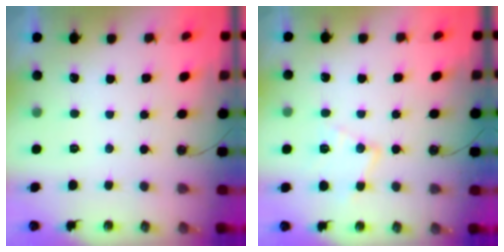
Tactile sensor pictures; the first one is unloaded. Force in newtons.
{"total": 12.0, "press": 12.0, "slide": 0.9}